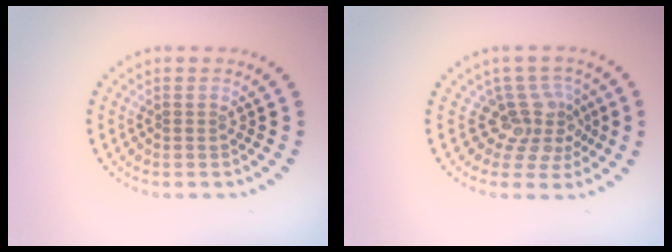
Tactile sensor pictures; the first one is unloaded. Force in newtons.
{"total": 3.5, "press": 2.5, "slide": 2.5}